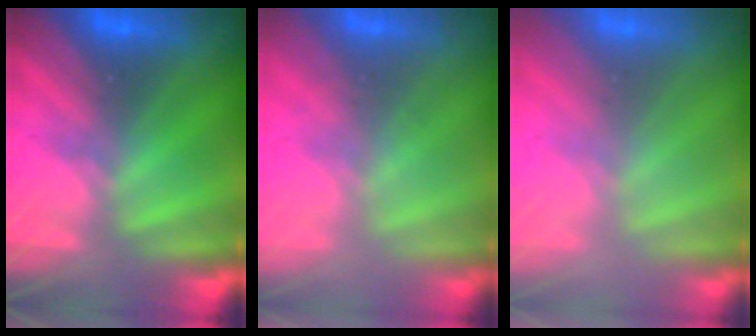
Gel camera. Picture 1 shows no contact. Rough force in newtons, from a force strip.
{"total": 2.1}
{"total": 2.4}